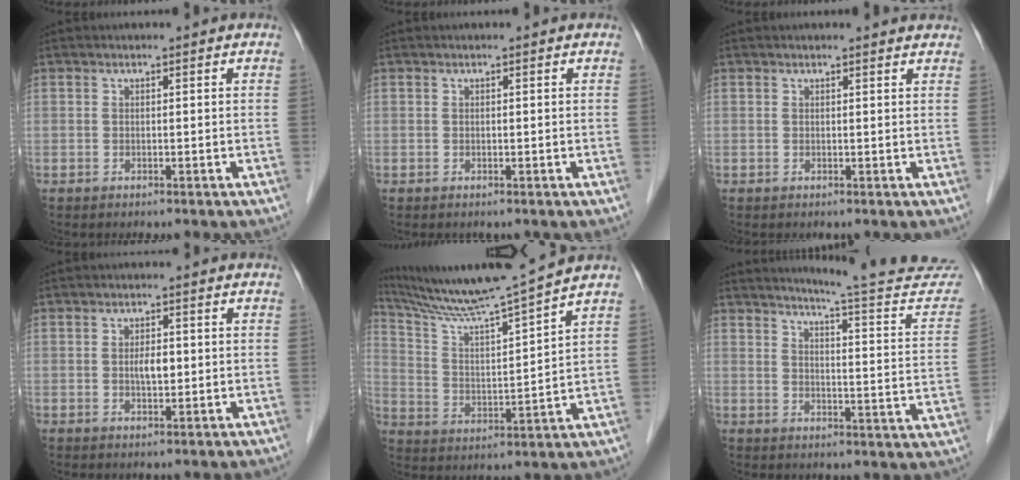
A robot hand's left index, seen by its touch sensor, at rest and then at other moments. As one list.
[{"total": 0.0}, {"total": 2.9, "force": [2.9, 0.3, 0.5], "torque": [-0.011, 0.001, 0.020]}, {"total": 2.5, "force": [0.0, 1.1, 2.3], "torque": [-0.043, 0.001, 0.001]}, {"total": 13.9, "force": [12.6, -2.9, 5.2], "torque": [-0.102, -0.018, 0.220]}, {"total": 19.7, "force": [18.8, 0.0, 5.8], "torque": [-0.078, -0.100, 0.216]}]